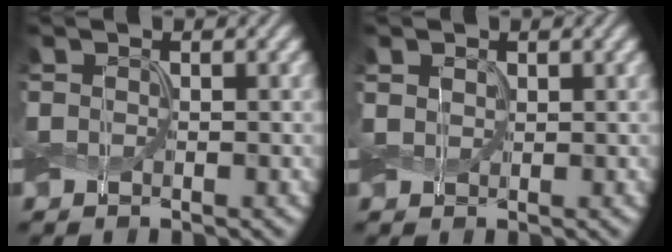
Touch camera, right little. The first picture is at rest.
{"total": 1.0, "force": [0.4, 0.8, 0.5], "torque": [-0.014, 0.000, 0.006]}